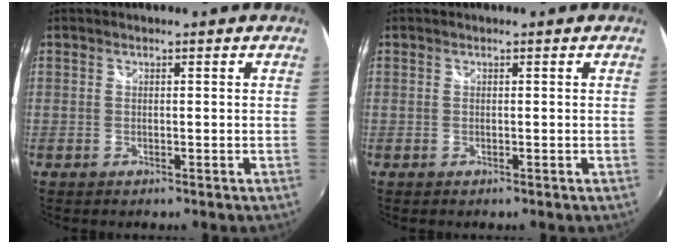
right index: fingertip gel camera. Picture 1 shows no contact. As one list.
[{"total": 0.0}]